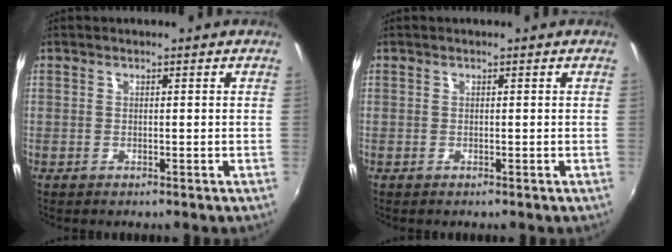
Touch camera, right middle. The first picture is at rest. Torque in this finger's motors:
{"motor_torque": [0.16, -0.20, 0.02, 0.00]}